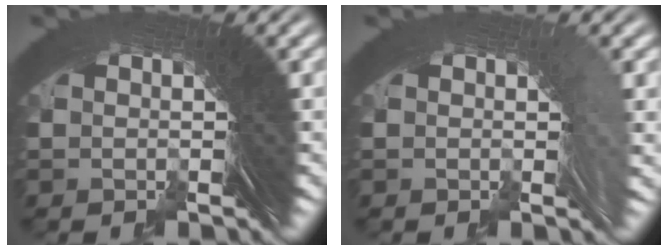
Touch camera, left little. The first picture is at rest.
{"total": 1.2, "force": [0.0, -0.2, 1.2], "torque": [-0.014, 0.007, -0.002]}